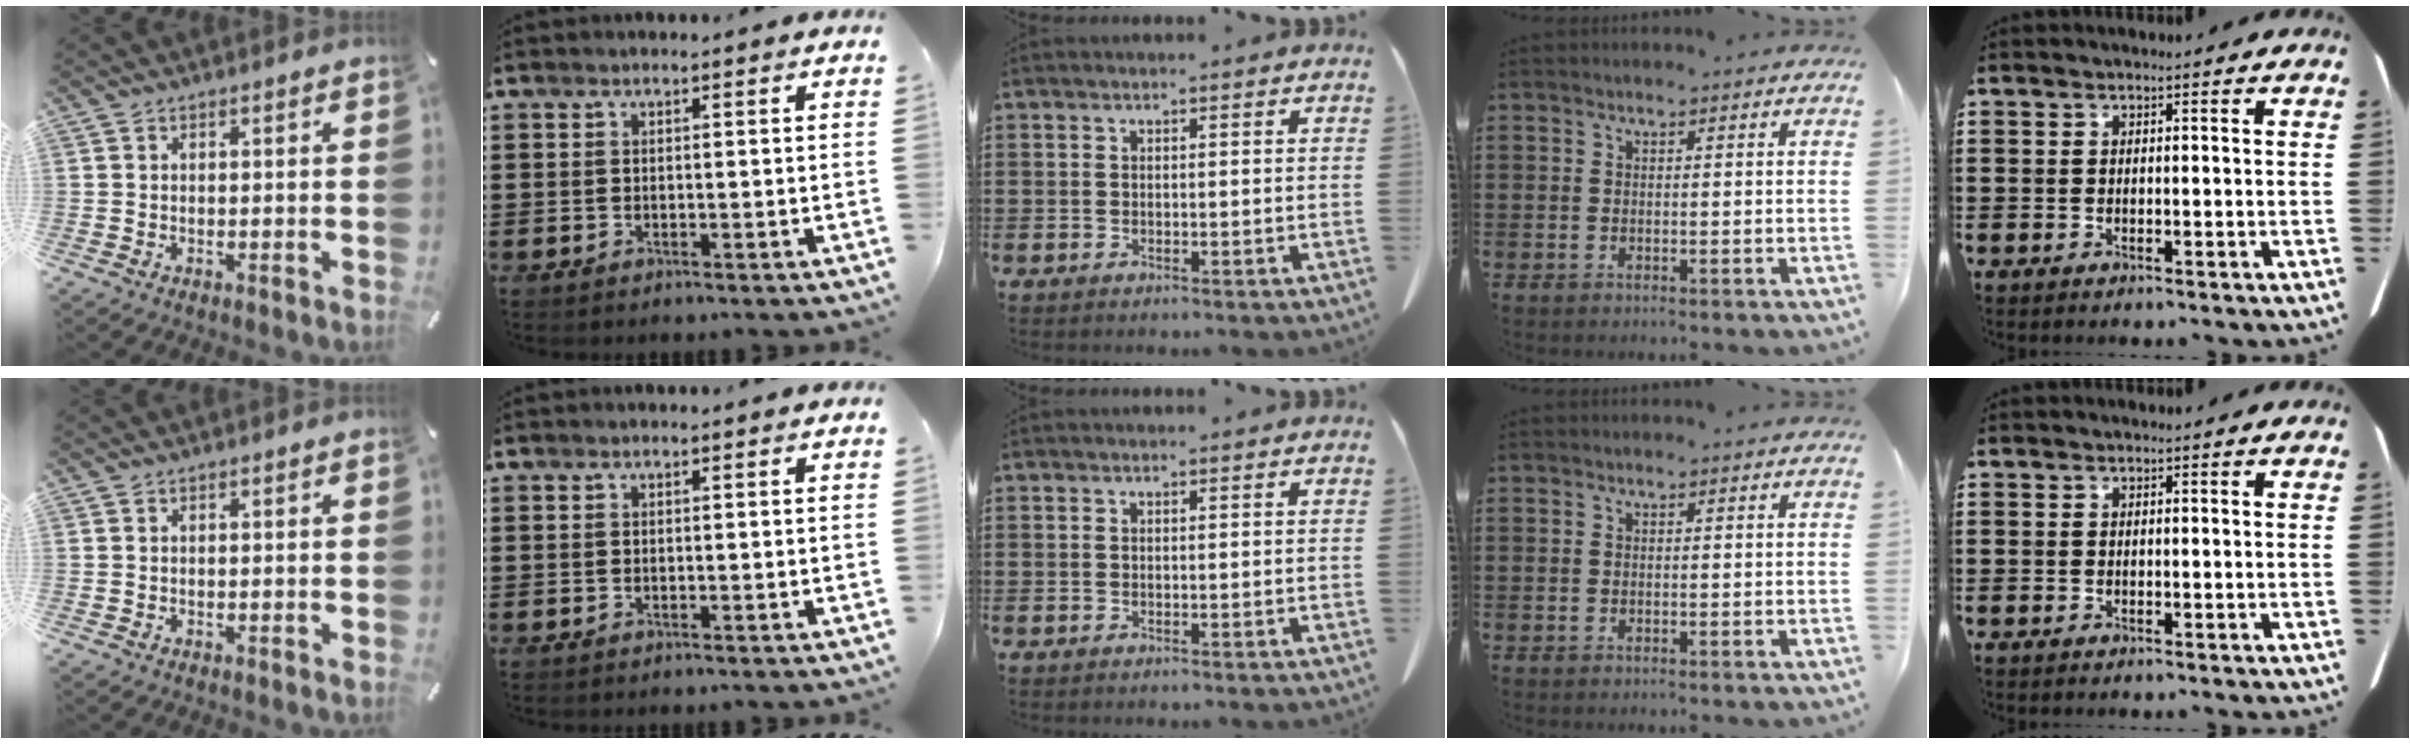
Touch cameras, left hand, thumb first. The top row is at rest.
{}